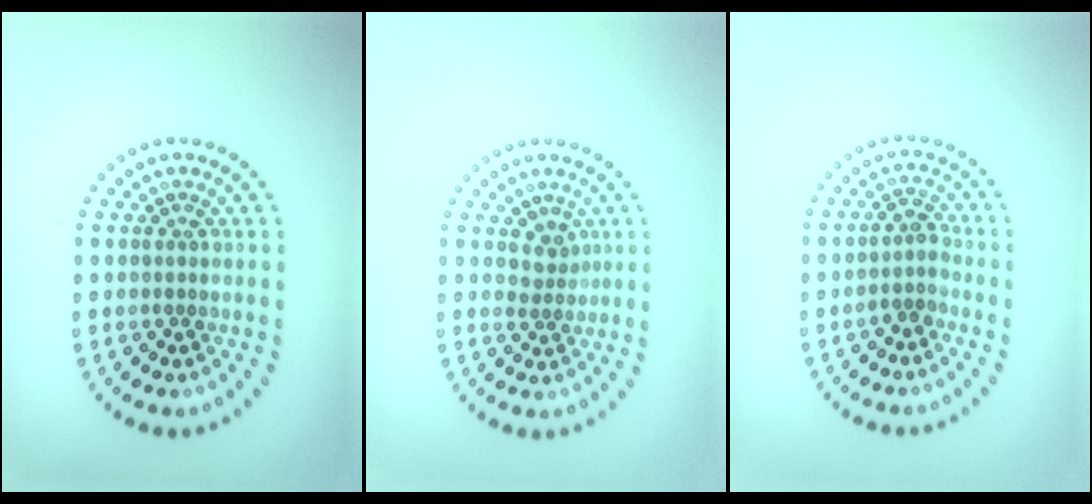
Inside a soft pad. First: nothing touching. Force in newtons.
{"total": 1.7, "press": 1.2, "slide": 1.2}
{"total": 1.9, "press": 1.5, "slide": 1.2}